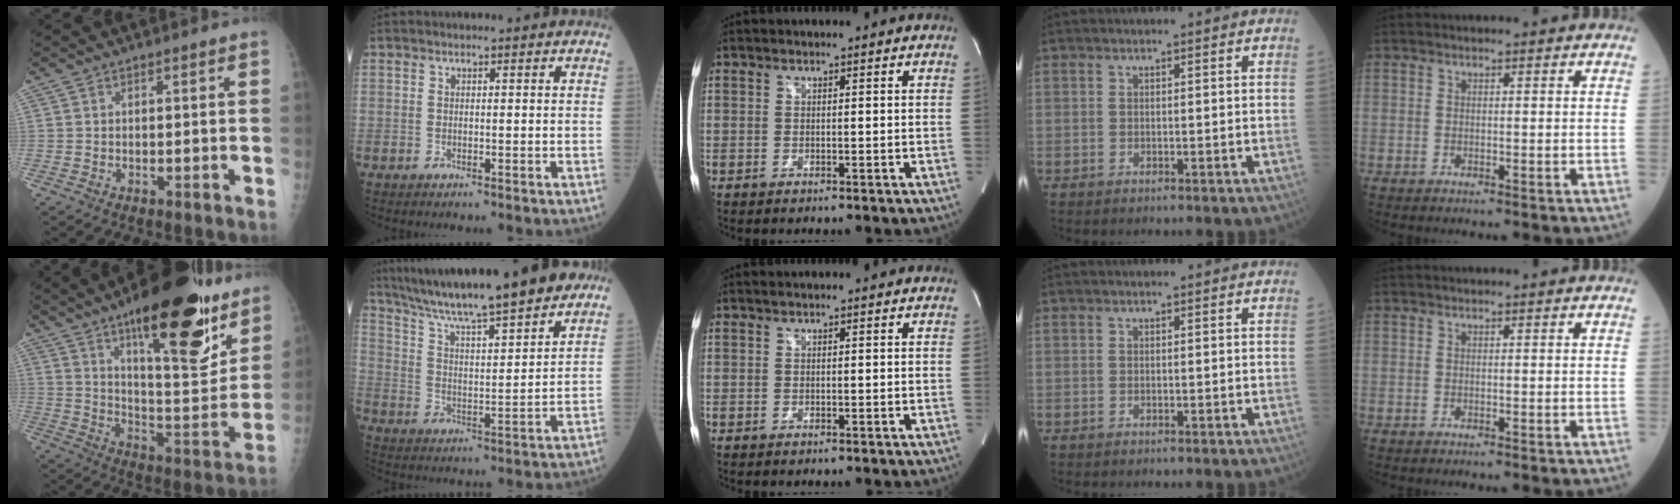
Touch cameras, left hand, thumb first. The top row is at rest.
{"thumb": {"total": 25.4, "force": [15.2, 8.2, 18.6], "torque": [-0.231, -0.073, 0.233]}, "index": {"total": 18.9, "force": [16.0, 0.7, 10.1], "torque": [-0.165, 0.014, 0.254]}}